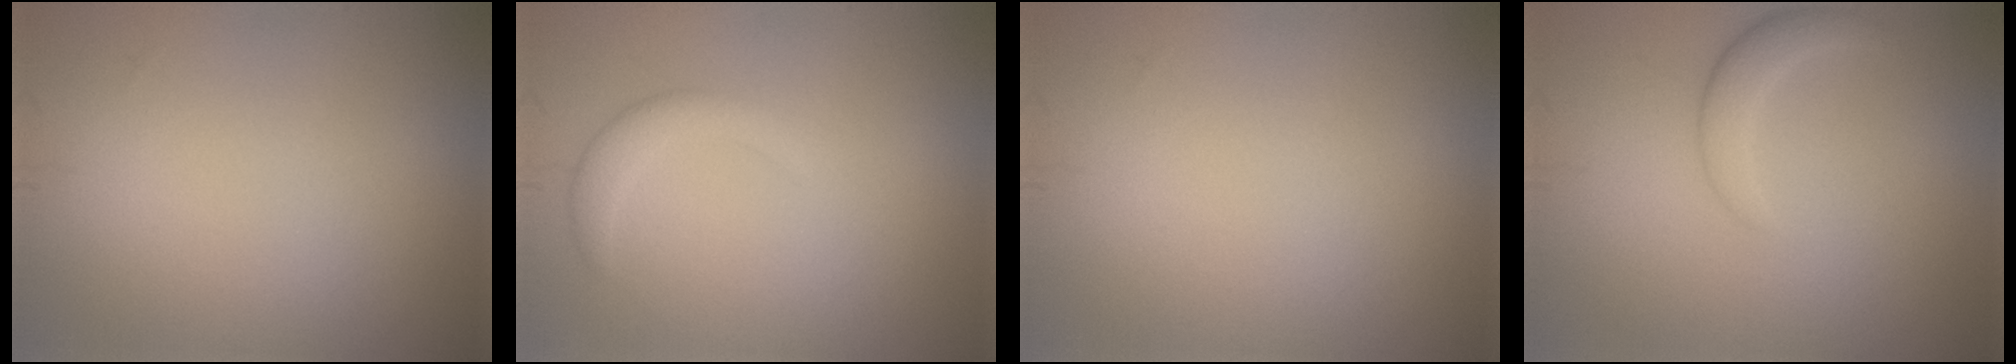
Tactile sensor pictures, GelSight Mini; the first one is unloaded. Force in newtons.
{"total": 1.9, "press": 1.9, "slide": 0.1}
{"total": 0.0}
{"total": 1.8, "press": 1.8, "slide": 0.1}